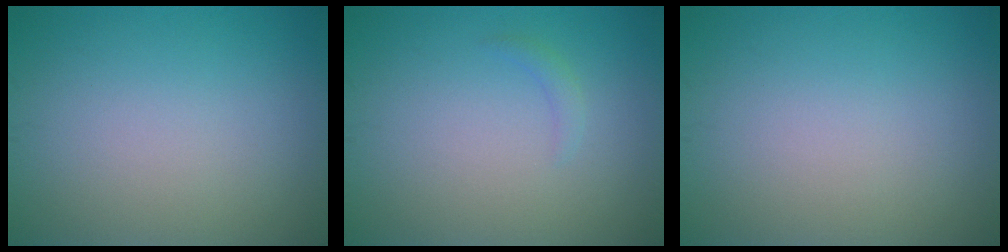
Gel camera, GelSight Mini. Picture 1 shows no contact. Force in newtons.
{"total": 0.9, "press": 0.9, "slide": 0.1}
{"total": 0.0}